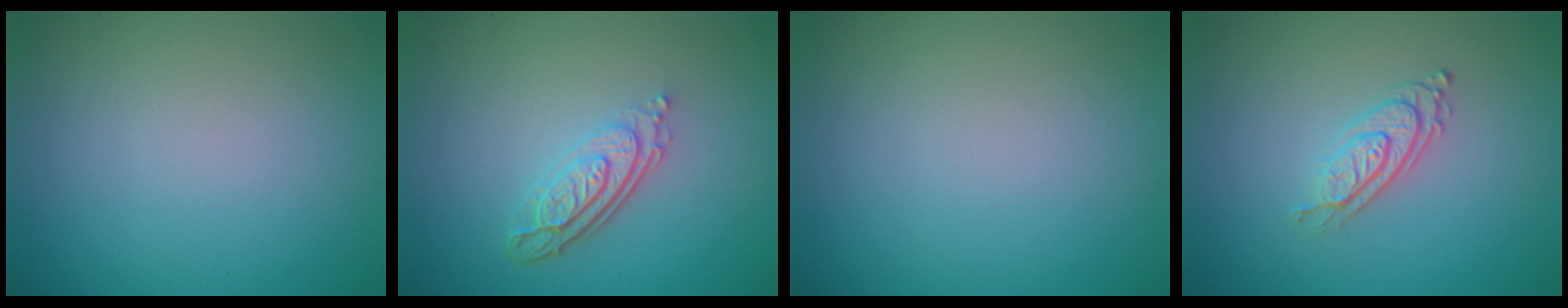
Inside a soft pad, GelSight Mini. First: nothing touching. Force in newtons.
{"total": 4.0, "press": 2.9, "slide": 2.7}
{"total": 0.0}
{"total": 2.8, "press": 2.0, "slide": 1.9}